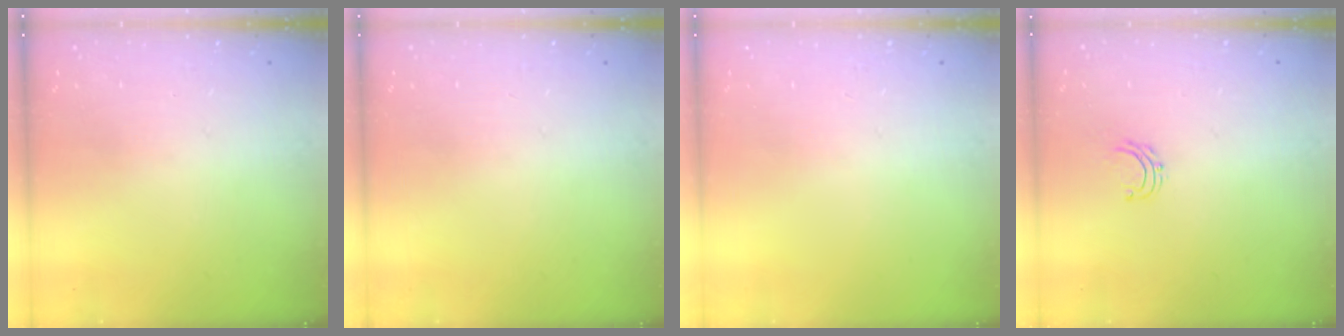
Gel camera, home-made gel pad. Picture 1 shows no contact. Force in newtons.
{"total": 0.0}
{"total": 0.0}
{"total": 3.7, "press": 3.7, "slide": 0.3}